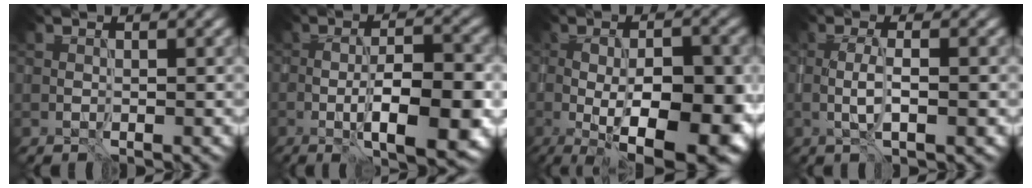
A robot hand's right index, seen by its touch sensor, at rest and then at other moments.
{"total": 8.2, "force": [-2.2, 2.5, 7.5], "torque": [-0.111, -0.004, -0.031]}
{"total": 13.4, "force": [-3.5, 5.4, 11.8], "torque": [-0.144, -0.003, -0.043]}
{"total": 2.2, "force": [-0.2, 0.4, 2.2], "torque": [-0.043, 0.002, -0.005]}